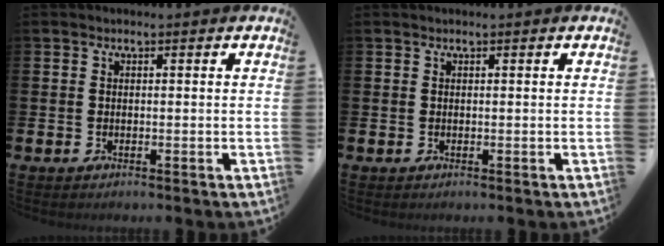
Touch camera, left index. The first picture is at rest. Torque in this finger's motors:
{"motor_torque": [0.03, -0.03, -0.02, 0.00]}